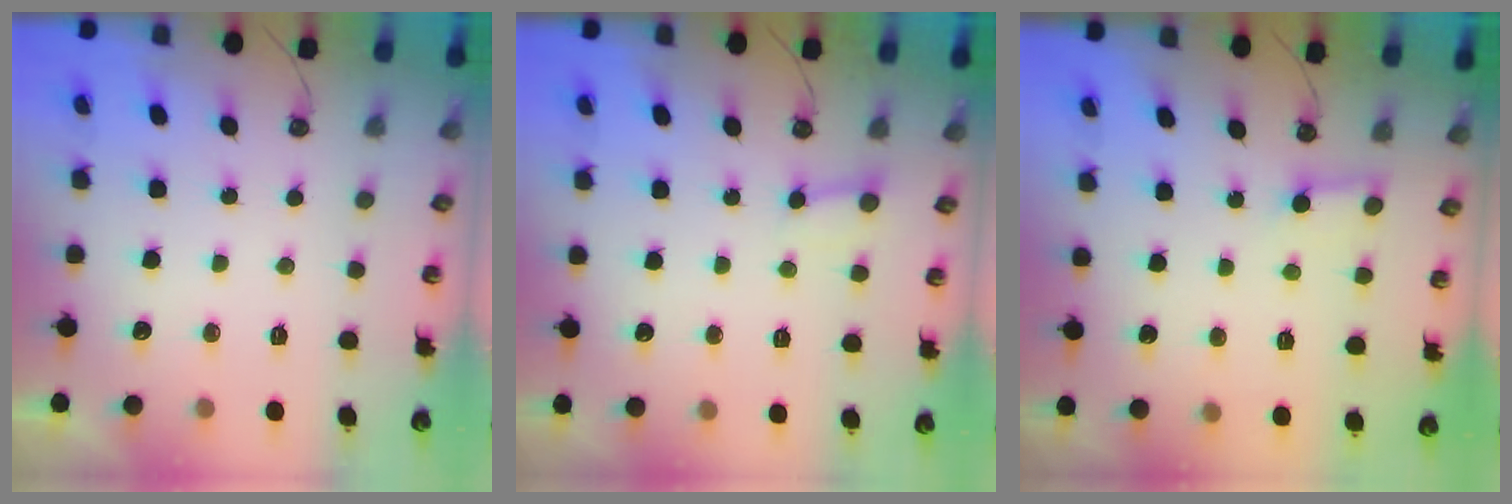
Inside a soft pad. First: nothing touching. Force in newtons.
{"total": 2.5, "press": 2.4, "slide": 0.4}
{"total": 2.7, "press": 2.7, "slide": 0.0}